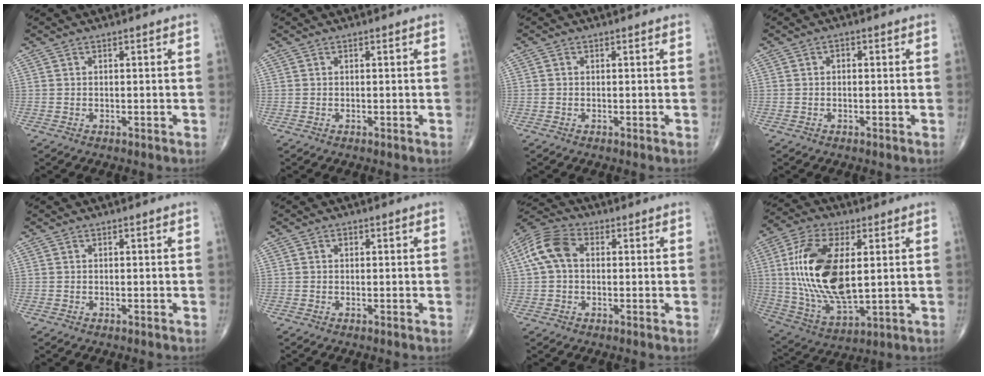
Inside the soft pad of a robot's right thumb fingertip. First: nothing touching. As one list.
[{"total": 0.0}, {"total": 0.0}, {"total": 1.1, "force": [0.1, 0.8, 0.8], "torque": [-0.006, 0.005, -0.002]}, {"total": 0.0}, {"total": 0.6, "force": [0.1, 0.5, 0.3], "torque": [-0.002, 0.001, 0.001]}, {"total": 8.7, "force": [1.1, 5.9, 6.3], "torque": [-0.131, 0.029, 0.014]}, {"total": 20.2, "force": [2.8, 9.7, 17.5], "torque": [-0.345, -0.017, 0.058]}]